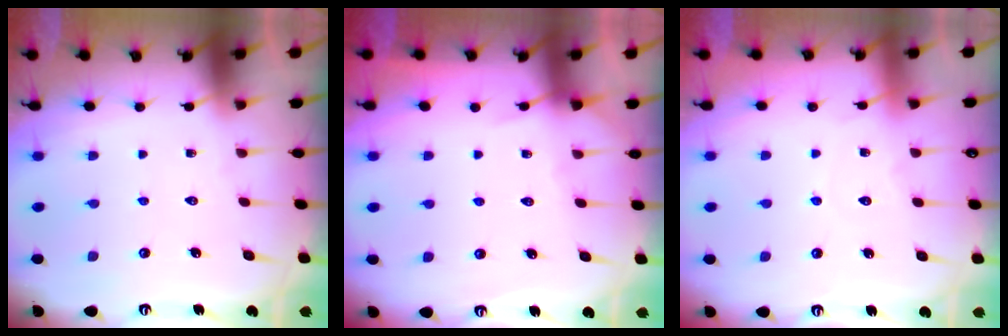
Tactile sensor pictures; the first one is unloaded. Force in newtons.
{"total": 3.3, "press": 3.2, "slide": 0.5}
{"total": 2.1, "press": 2.1, "slide": 0.3}